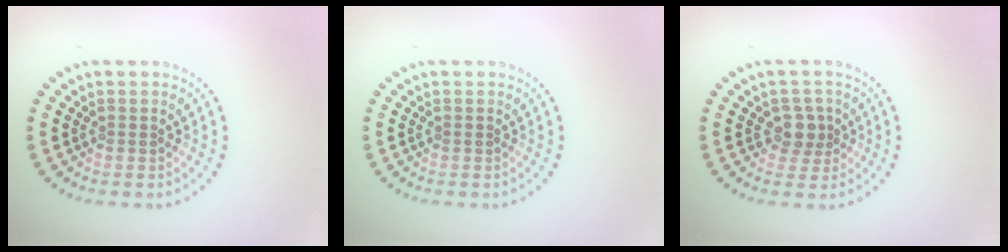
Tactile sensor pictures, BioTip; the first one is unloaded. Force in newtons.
{"total": 0.0}
{"total": 2.2, "press": 1.8, "slide": 1.1}